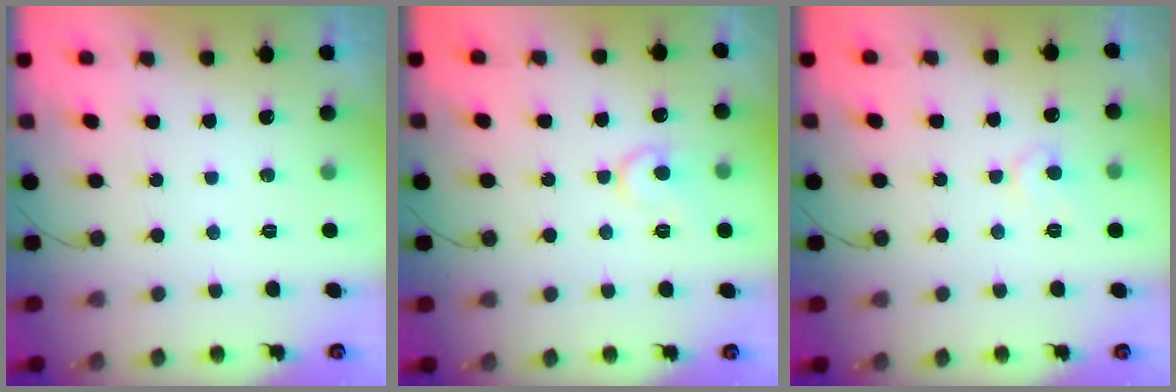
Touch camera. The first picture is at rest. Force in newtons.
{"total": 8.9, "press": 8.9, "slide": 0.8}
{"total": 7.0, "press": 7.0, "slide": 0.6}